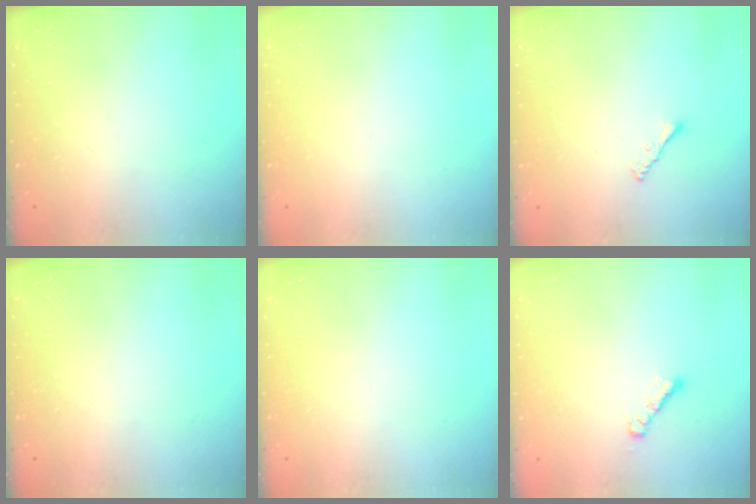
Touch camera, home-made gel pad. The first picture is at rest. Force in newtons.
{"total": 0.0}
{"total": 1.3, "press": 1.3, "slide": 0.4}
{"total": 0.0}
{"total": 0.0}
{"total": 2.3, "press": 2.3, "slide": 0.4}